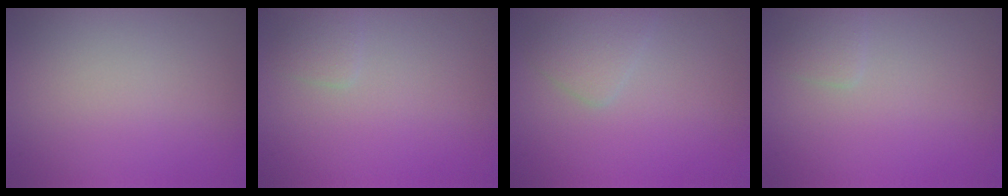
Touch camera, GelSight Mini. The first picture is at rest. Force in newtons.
{"total": 1.0, "press": 1.0, "slide": 0.0}
{"total": 1.9, "press": 1.9, "slide": 0.2}
{"total": 1.0, "press": 1.0, "slide": 0.0}